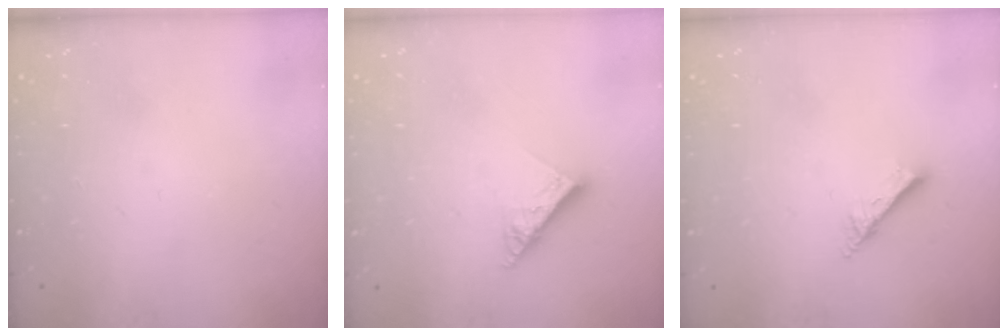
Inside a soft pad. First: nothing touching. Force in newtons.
{"total": 8.2, "press": 8.1, "slide": 1.0}
{"total": 2.5, "press": 2.5, "slide": 0.2}